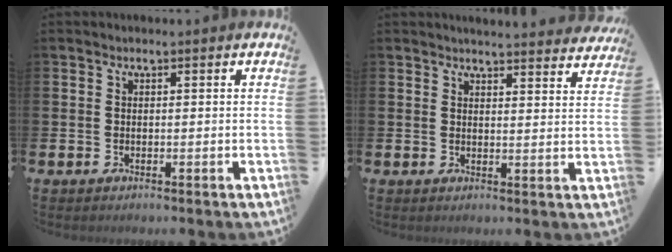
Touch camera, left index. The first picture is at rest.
{"total": 3.8, "force": [3.8, -0.1, 0.1], "torque": [0.002, -0.026, 0.066]}